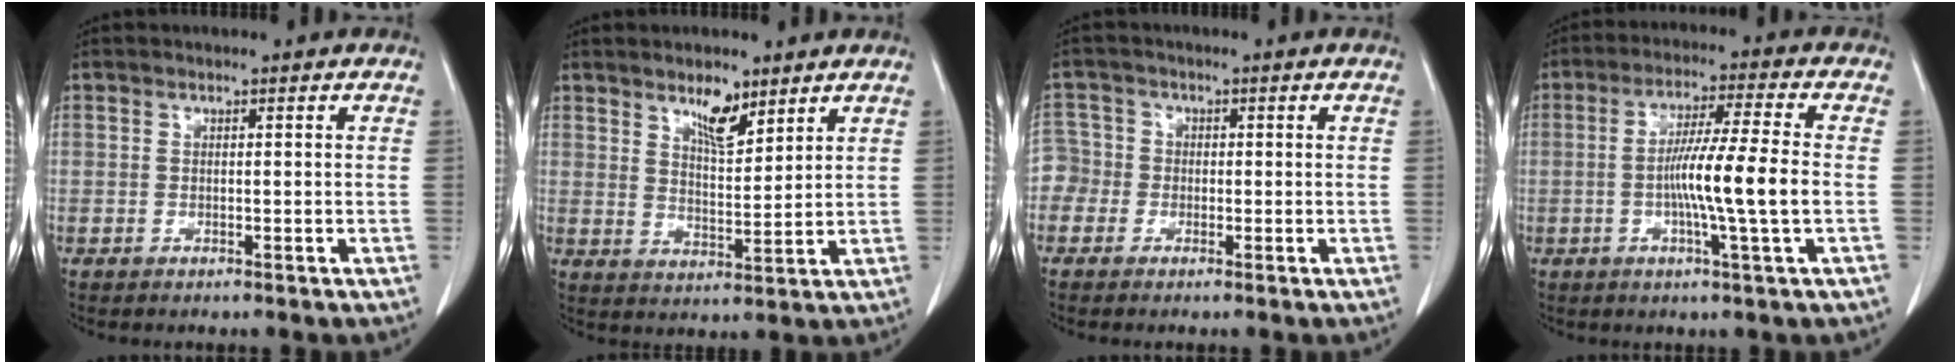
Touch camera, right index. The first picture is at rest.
{"total": 5.5, "force": [3.9, 1.8, 3.5], "torque": [-0.065, -0.004, 0.072]}
{"total": 3.4, "force": [-1.3, 3.1, -0.3], "torque": [0.014, 0.012, -0.035]}
{"total": 10.0, "force": [-1.4, -1.0, 9.8], "torque": [-0.175, -0.003, -0.029]}